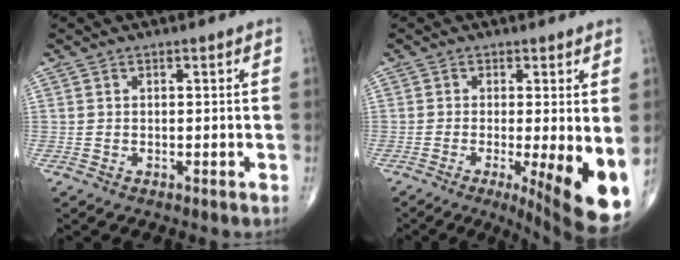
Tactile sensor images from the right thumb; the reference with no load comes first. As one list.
[{"total": 13.6, "force": [-3.3, 3.5, 12.8], "torque": [-0.148, -0.022, -0.035]}]